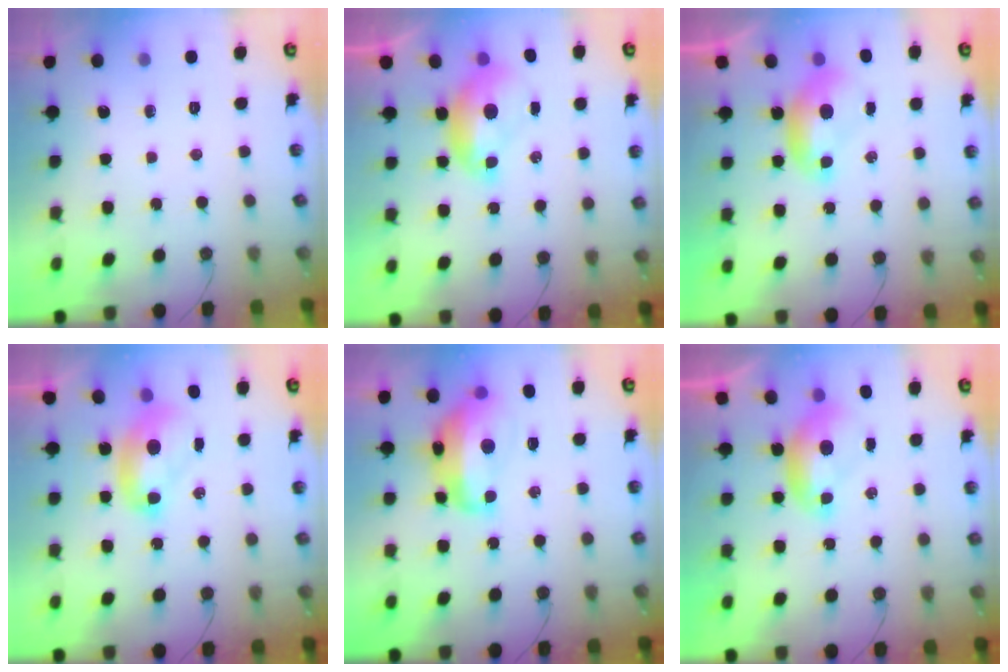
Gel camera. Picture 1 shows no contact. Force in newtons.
{"total": 1.6, "press": 1.6, "slide": 0.4}
{"total": 0.0}
{"total": 2.2, "press": 2.2, "slide": 0.2}
{"total": 7.6, "press": 7.6, "slide": 0.8}
{"total": 0.0}